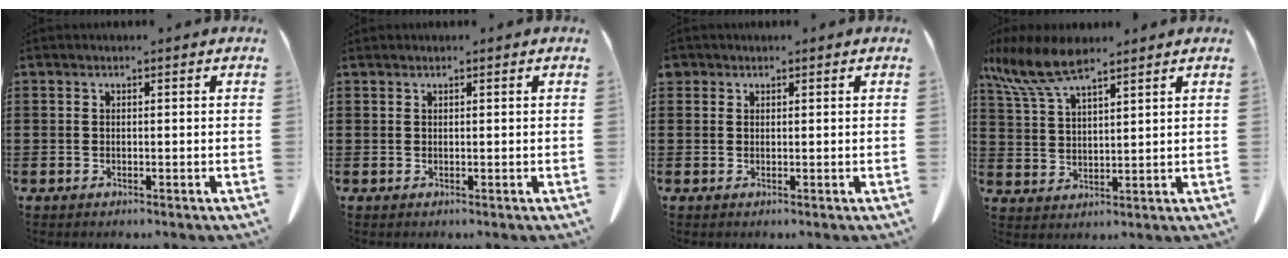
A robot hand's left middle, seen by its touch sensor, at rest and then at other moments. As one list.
[{"total": 0.0}, {"total": 0.9, "force": [0.7, 0.6, 0.1], "torque": [-0.005, 0.003, 0.013]}, {"total": 8.7, "force": [6.2, 2.6, 5.5], "torque": [-0.138, -0.016, 0.111]}]